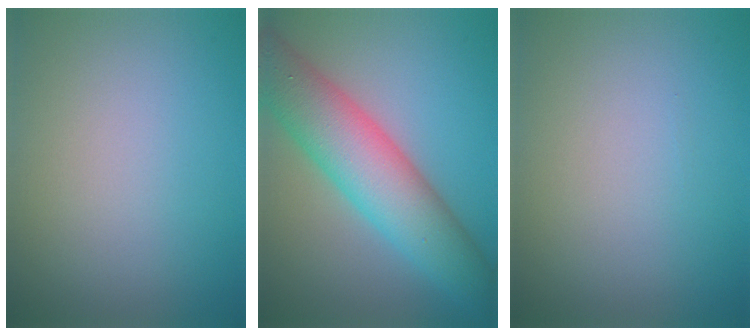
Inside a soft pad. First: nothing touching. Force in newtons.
{"total": 8.9, "press": 8.9, "slide": 0.2}
{"total": 0.0}